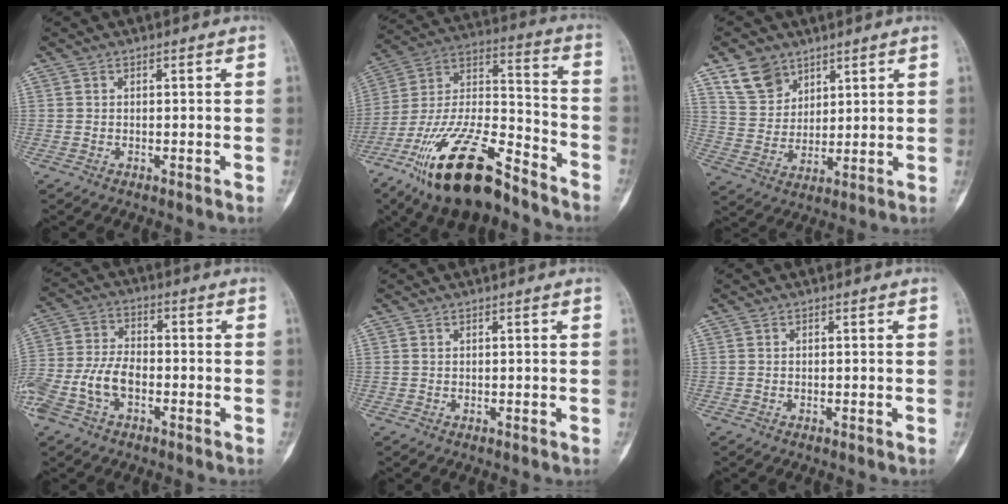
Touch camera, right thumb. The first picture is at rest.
{"total": 24.1, "force": [-16.1, 8.5, 15.8], "torque": [-0.304, 0.068, -0.288]}
{"total": 8.9, "force": [5.9, 6.1, 2.6], "torque": [-0.026, -0.029, 0.123]}
{"total": 10.8, "force": [-3.9, 6.4, 7.8], "torque": [-0.175, 0.027, -0.076]}
{"total": 0.0}
{"total": 0.0}